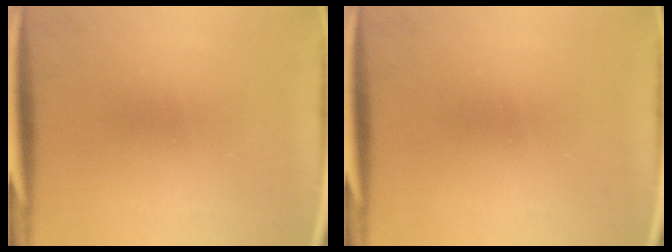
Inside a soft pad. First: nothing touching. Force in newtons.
{"total": 0.0}